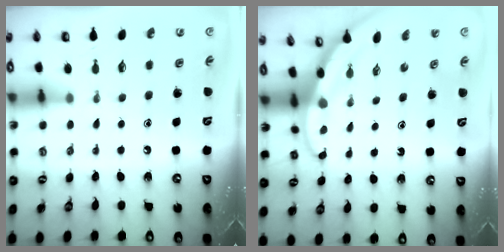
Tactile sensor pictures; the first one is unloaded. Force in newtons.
{"total": 3.4, "press": 3.4, "slide": 0.2}